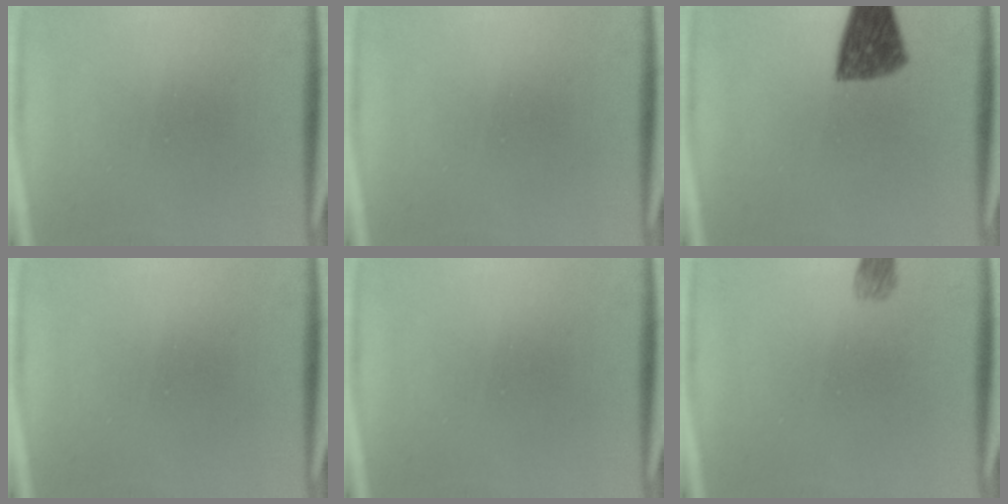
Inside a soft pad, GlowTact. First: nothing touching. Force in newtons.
{"total": 0.0}
{"total": 8.8}
{"total": 0.0}
{"total": 0.0}
{"total": 2.3}